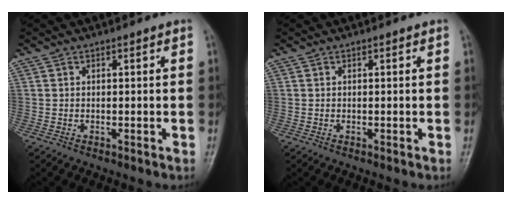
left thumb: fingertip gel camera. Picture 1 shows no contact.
{"total": 0.0}